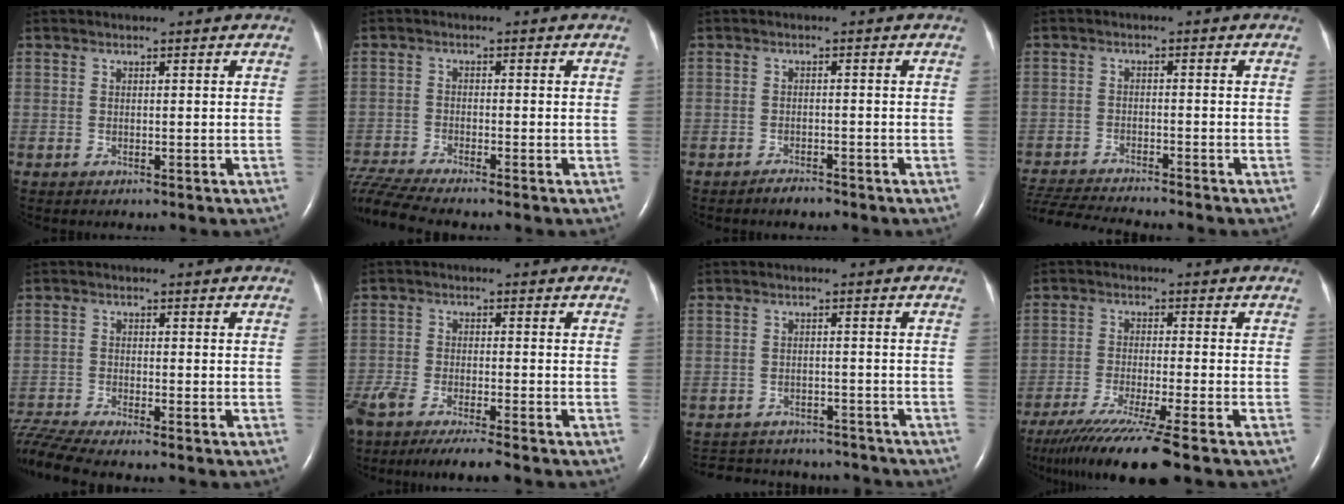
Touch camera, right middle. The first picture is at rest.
{"total": 7.8, "force": [-7.2, -0.8, 2.8], "torque": [-0.070, -0.011, -0.135]}
{"total": 1.7, "force": [-1.6, 0.4, 0.5], "torque": [-0.015, -0.003, -0.023]}
{"total": 11.2, "force": [-10.5, 0.3, 3.8], "torque": [-0.069, -0.010, -0.172]}
{"total": 7.5, "force": [-7.0, -0.9, 2.6], "torque": [-0.066, -0.010, -0.133]}
{"total": 10.9, "force": [-9.1, 0.7, 5.9], "torque": [-0.098, -0.020, -0.150]}
{"total": 14.2, "force": [-13.1, 4.4, 3.6], "torque": [-0.083, 0.005, -0.169]}
{"total": 12.8, "force": [-9.8, -1.6, 8.0], "torque": [-0.139, -0.049, -0.160]}